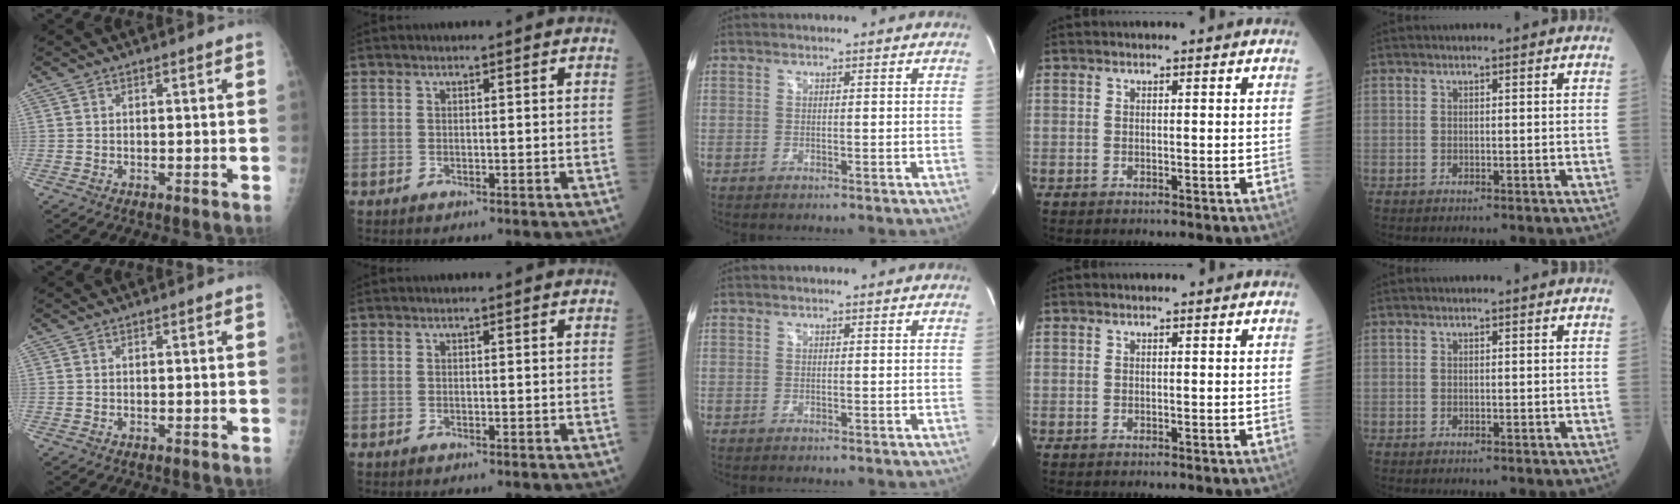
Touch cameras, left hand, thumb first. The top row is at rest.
{}